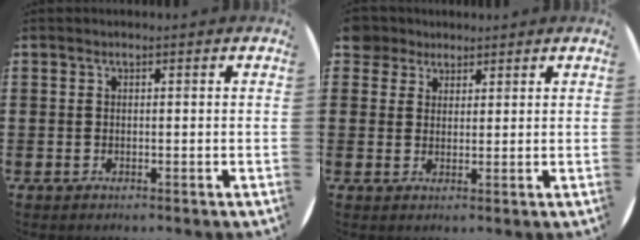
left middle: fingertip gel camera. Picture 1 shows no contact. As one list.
[{"total": 3.3, "force": [2.7, 1.8, -0.1], "torque": [0.001, 0.004, 0.052]}]